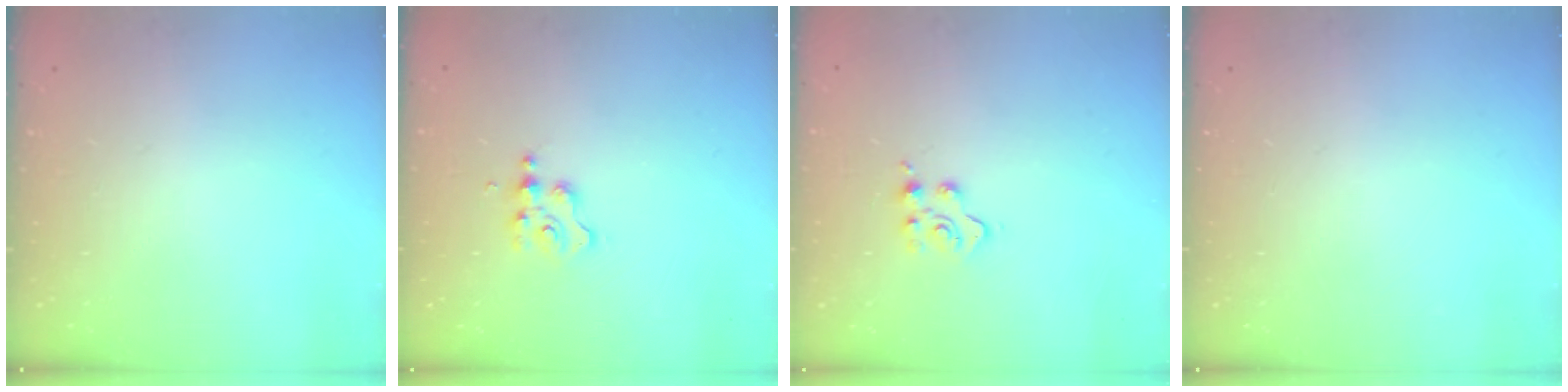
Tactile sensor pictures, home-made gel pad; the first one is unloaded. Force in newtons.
{"total": 2.9, "press": 2.9, "slide": 0.4}
{"total": 4.0, "press": 4.0, "slide": 0.4}
{"total": 0.0}